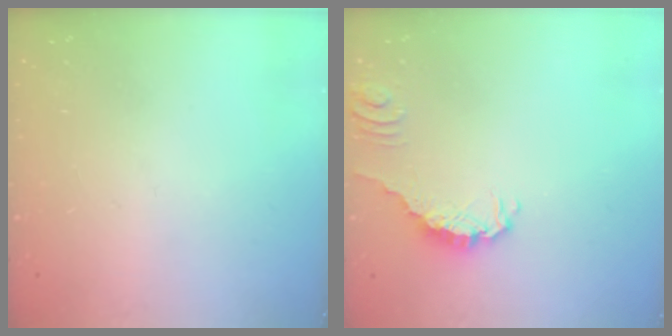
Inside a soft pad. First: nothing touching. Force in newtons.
{"total": 0.6, "press": 0.6, "slide": 0.2}